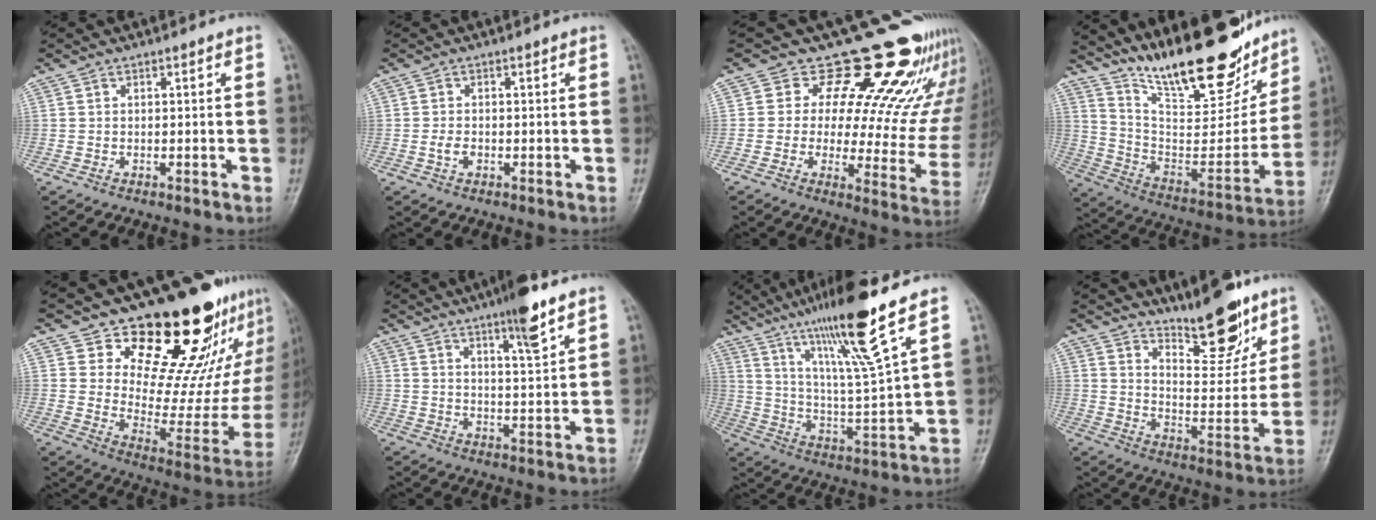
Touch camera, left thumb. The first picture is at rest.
{"total": 1.8, "force": [-0.4, 1.2, 1.2], "torque": [-0.021, 0.001, -0.009]}
{"total": 22.8, "force": [18.2, 8.9, 10.4], "torque": [-0.084, -0.124, 0.215]}
{"total": 25.1, "force": [19.0, 7.5, 14.7], "torque": [-0.184, -0.089, 0.316]}
{"total": 24.9, "force": [17.0, 11.6, 14.0], "torque": [-0.147, -0.112, 0.244]}
{"total": 8.6, "force": [5.7, 0.9, 6.4], "torque": [-0.098, -0.033, 0.090]}
{"total": 18.9, "force": [12.1, 0.8, 14.5], "torque": [-0.241, -0.056, 0.214]}
{"total": 13.9, "force": [10.6, 4.3, 7.8], "torque": [-0.079, -0.079, 0.174]}